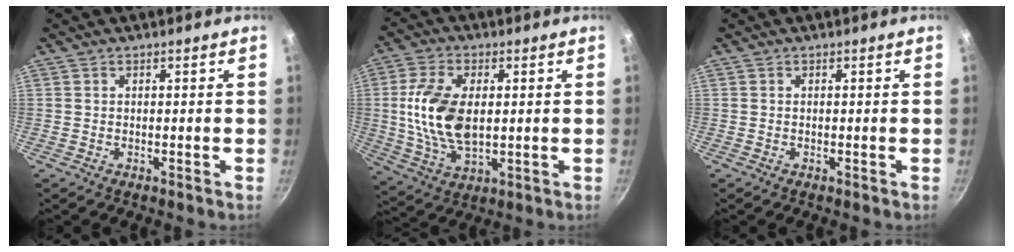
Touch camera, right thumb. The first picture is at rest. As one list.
[{"total": 14.0, "force": [1.1, 7.9, 11.5], "torque": [-0.216, -0.002, 0.024]}, {"total": 0.0}]